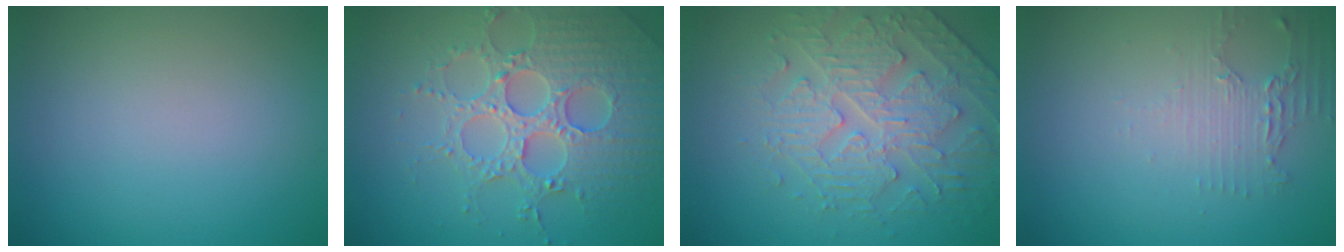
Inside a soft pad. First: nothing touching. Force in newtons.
{"total": 5.3, "press": 5.1, "slide": 1.2}
{"total": 4.4, "press": 4.1, "slide": 1.6}
{"total": 2.2, "press": 1.8, "slide": 1.2}